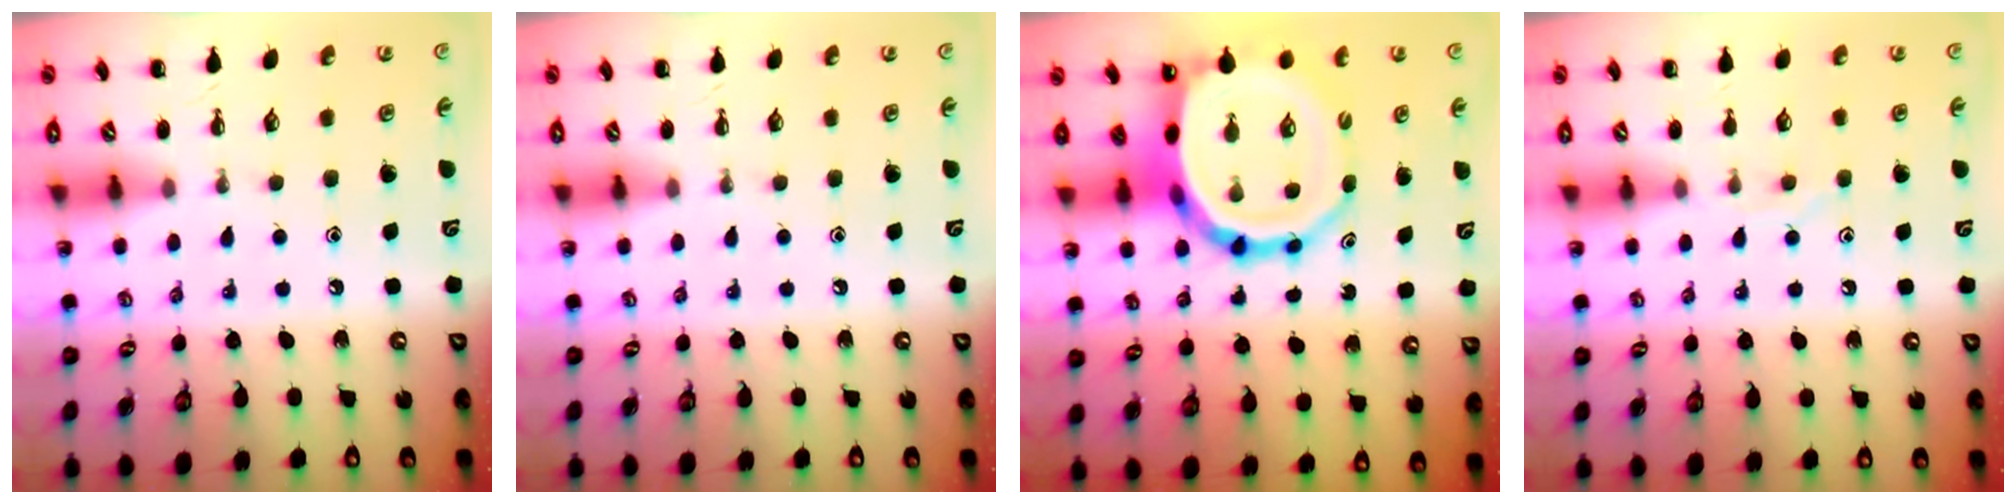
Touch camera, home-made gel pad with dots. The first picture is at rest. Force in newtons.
{"total": 0.0}
{"total": 14.7, "press": 14.1, "slide": 4.0}
{"total": 6.2, "press": 6.2, "slide": 0.8}